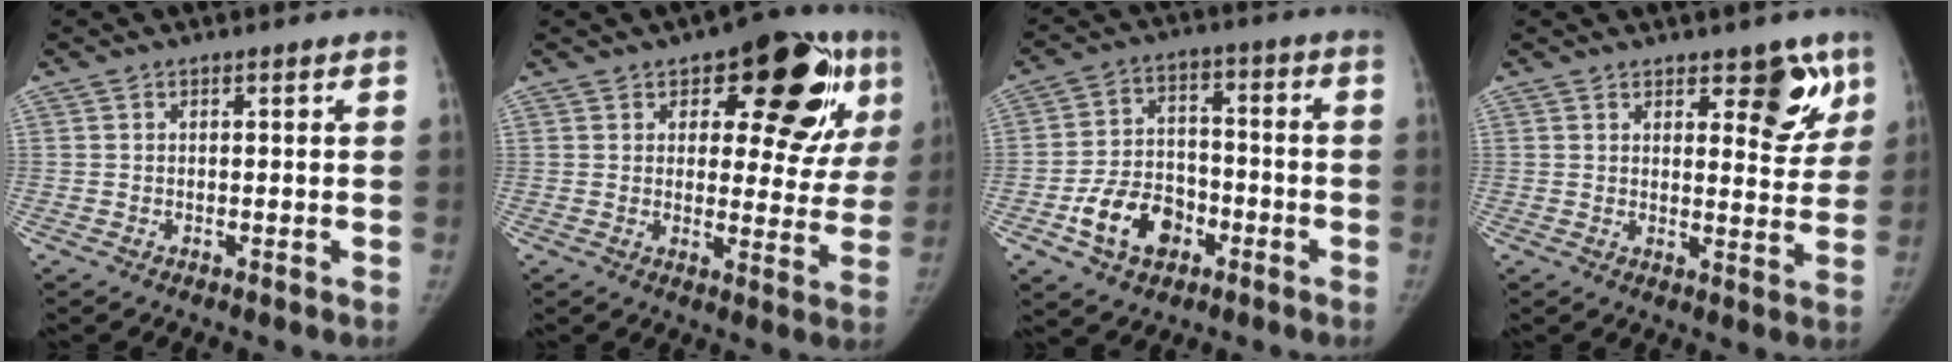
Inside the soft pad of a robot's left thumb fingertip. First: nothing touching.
{"total": 19.4, "force": [8.1, 9.0, 15.1], "torque": [-0.146, -0.011, 0.105]}
{"total": 12.2, "force": [-5.3, 8.8, 6.6], "torque": [-0.085, 0.035, -0.089]}
{"total": 7.8, "force": [4.8, 3.5, 5.1], "torque": [-0.024, -0.029, 0.062]}